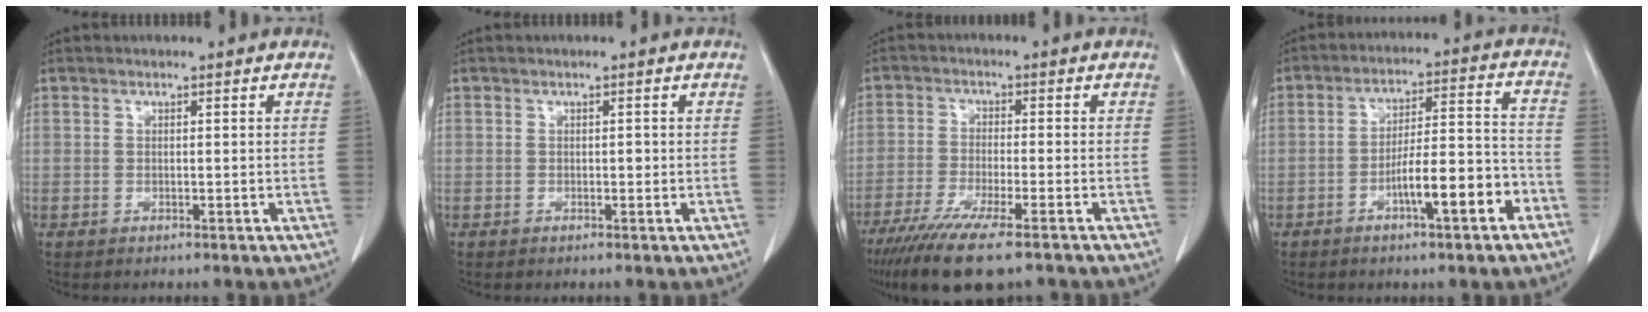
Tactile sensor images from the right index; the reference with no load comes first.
{"total": 0.5, "force": [-0.1, 0.3, 0.4], "torque": [-0.004, 0.002, -0.001]}
{"total": 12.6, "force": [-9.4, 1.6, 8.3], "torque": [-0.140, -0.032, -0.152]}
{"total": 10.5, "force": [-5.0, 1.4, 9.1], "torque": [-0.145, 0.021, -0.075]}